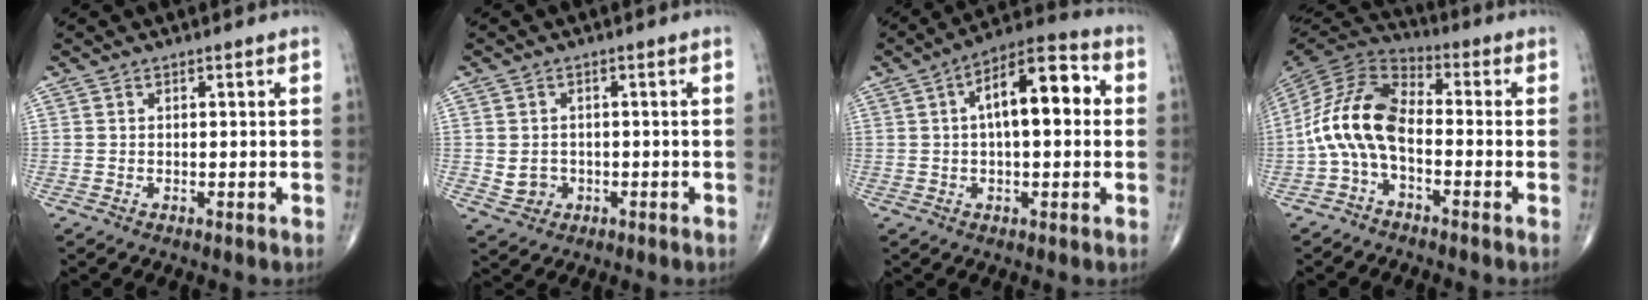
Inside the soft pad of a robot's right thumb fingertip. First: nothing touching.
{"total": 3.4, "force": [-0.5, 3.1, 1.2], "torque": [-0.006, 0.003, 0.000]}
{"total": 13.1, "force": [2.1, 5.6, 11.7], "torque": [-0.167, 0.028, 0.022]}
{"total": 12.4, "force": [-2.6, 6.8, 10.1], "torque": [-0.198, 0.048, -0.063]}